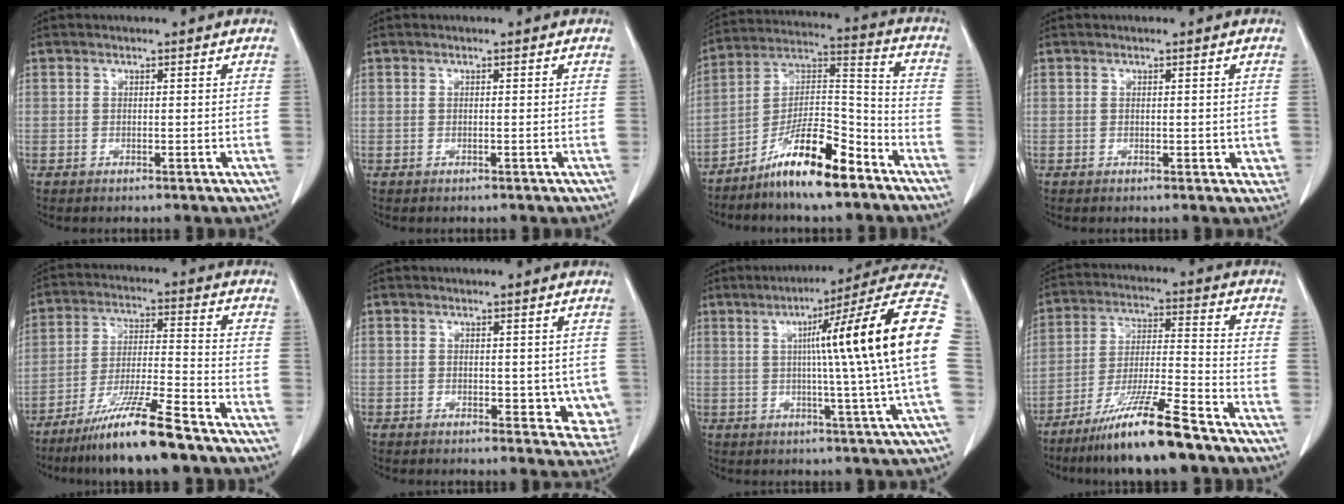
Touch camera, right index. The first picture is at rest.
{"total": 0.0}
{"total": 13.6, "force": [-9.5, 2.2, 9.4], "torque": [-0.171, 0.011, -0.169]}
{"total": 2.1, "force": [0.0, 1.2, 1.7], "torque": [-0.014, -0.001, 0.002]}
{"total": 12.0, "force": [-8.8, -0.2, 8.1], "torque": [-0.151, -0.030, -0.161]}
{"total": 5.3, "force": [0.3, 3.1, 4.2], "torque": [-0.025, -0.007, 0.006]}
{"total": 20.9, "force": [2.2, -2.4, 20.7], "torque": [-0.237, 0.022, 0.016]}
{"total": 13.1, "force": [-9.5, 0.0, 9.0], "torque": [-0.168, -0.028, -0.173]}